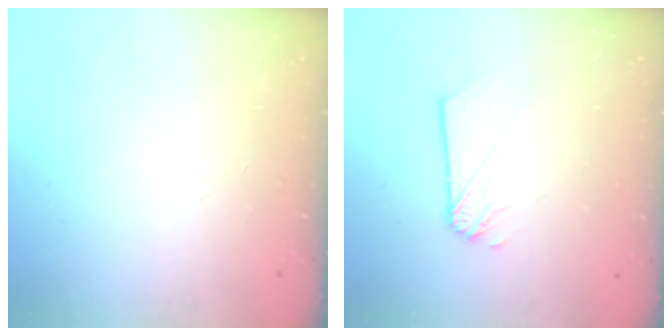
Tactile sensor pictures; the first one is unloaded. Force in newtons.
{"total": 1.9, "press": 1.9, "slide": 0.3}